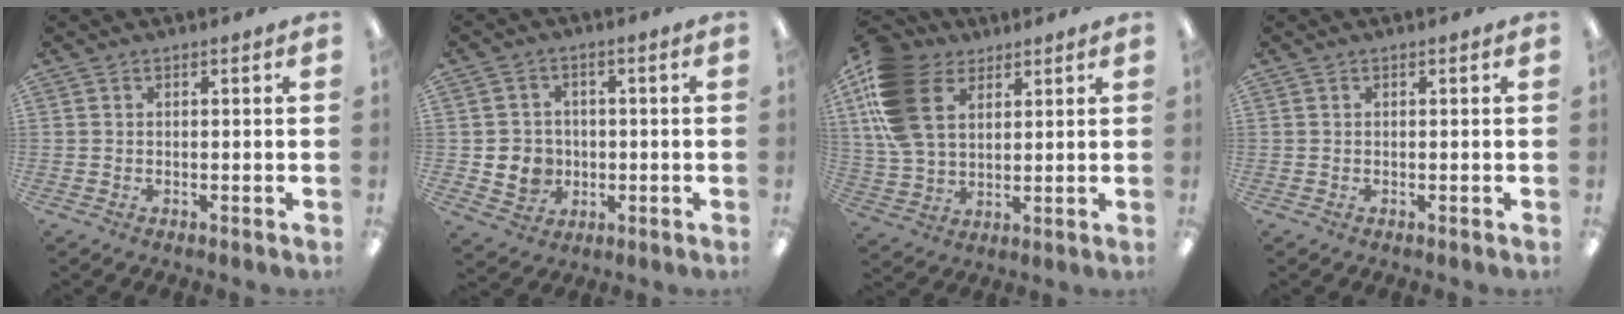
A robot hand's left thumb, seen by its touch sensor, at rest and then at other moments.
{"total": 6.2, "force": [-0.8, 5.9, 1.4], "torque": [-0.034, 0.011, -0.008]}
{"total": 17.2, "force": [7.6, 11.6, 10.2], "torque": [-0.263, -0.022, 0.139]}
{"total": 0.0}